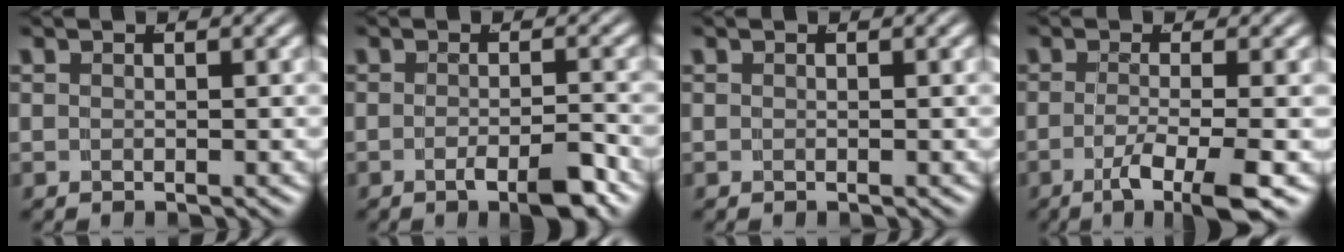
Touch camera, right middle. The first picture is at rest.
{"total": 3.3, "force": [-2.2, 0.3, 2.4], "torque": [-0.033, -0.002, -0.040]}
{"total": 0.0}
{"total": 5.9, "force": [-3.7, 0.5, 4.6], "torque": [-0.079, -0.027, -0.046]}